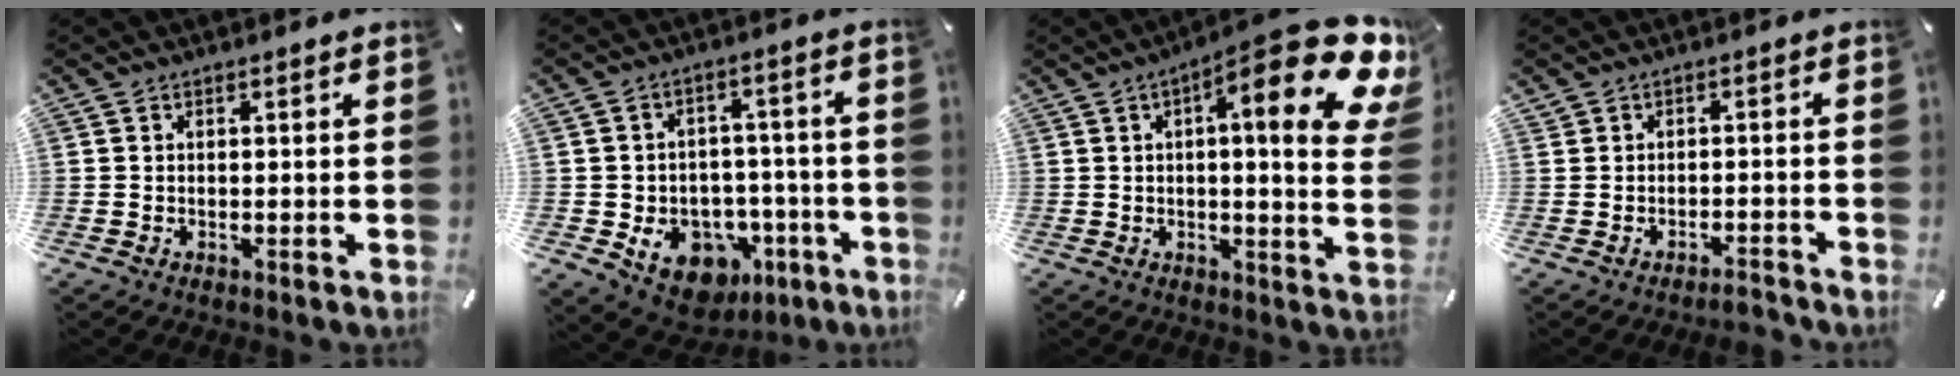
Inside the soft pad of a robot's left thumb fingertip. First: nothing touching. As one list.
[{"total": 11.6, "force": [-4.9, 9.1, 5.1], "torque": [-0.058, 0.028, -0.073]}, {"total": 19.7, "force": [9.0, 4.9, 16.8], "torque": [-0.236, -0.068, 0.131]}, {"total": 2.5, "force": [-2.2, 0.9, 0.6], "torque": [-0.011, 0.014, -0.045]}]